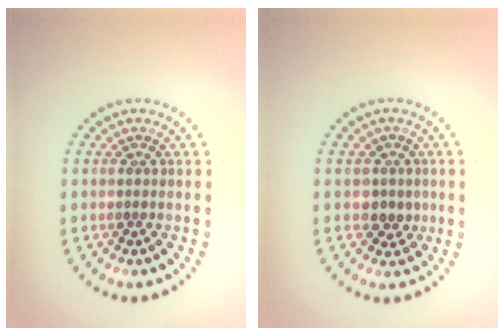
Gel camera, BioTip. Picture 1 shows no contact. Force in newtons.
{"total": 2.0, "press": 1.9, "slide": 0.8}